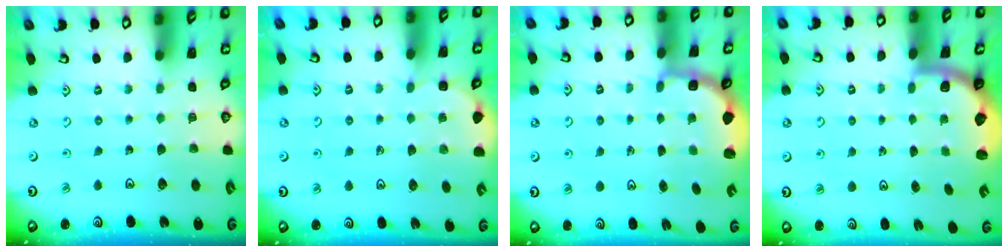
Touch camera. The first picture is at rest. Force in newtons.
{"total": 3.0, "press": 2.9, "slide": 0.9}
{"total": 2.9, "press": 2.0, "slide": 2.1}
{"total": 2.0, "press": 2.0, "slide": 0.5}